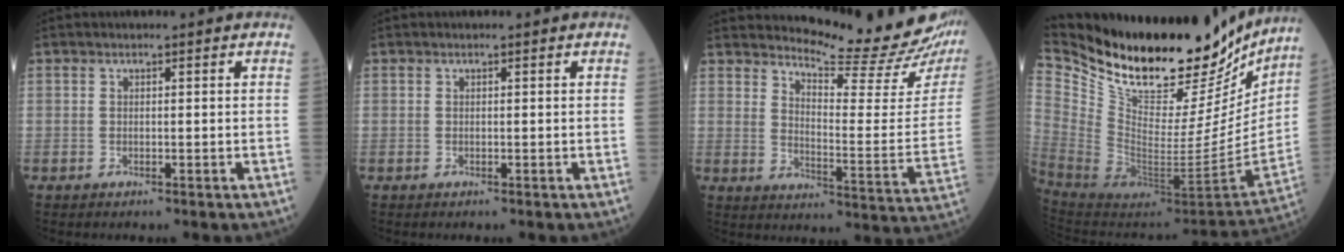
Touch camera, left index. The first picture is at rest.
{"total": 0.0}
{"total": 18.5, "force": [17.7, 0.7, 5.4], "torque": [-0.081, -0.117, 0.214]}
{"total": 33.7, "force": [28.1, 11.4, 14.8], "torque": [-0.286, -0.051, 0.435]}